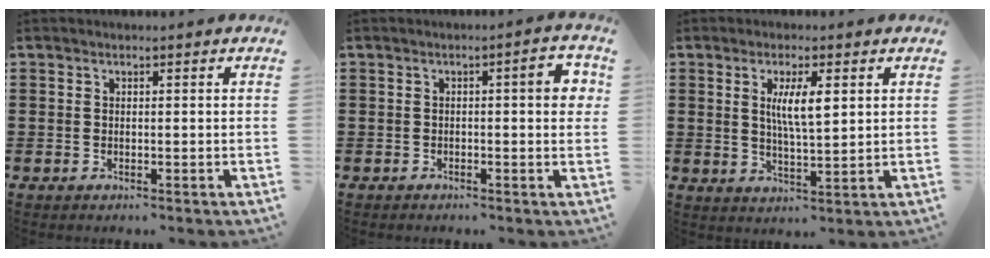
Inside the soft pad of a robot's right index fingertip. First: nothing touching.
{"total": 4.3, "force": [0.3, 0.8, 4.2], "torque": [-0.059, 0.002, 0.000]}
{"total": 5.5, "force": [1.6, 1.2, 5.1], "torque": [-0.106, 0.005, 0.025]}